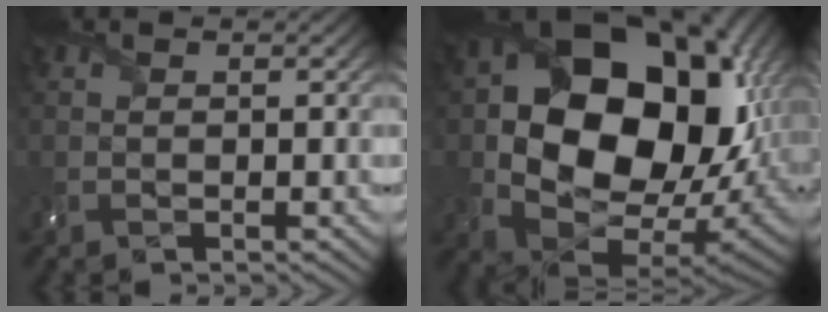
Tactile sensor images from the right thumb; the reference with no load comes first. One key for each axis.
{"total": 21.0, "fx": 3.2, "fy": 15.2, "fz": 14.1, "tx": -0.252, "ty": -0.041, "tz": 0.095}